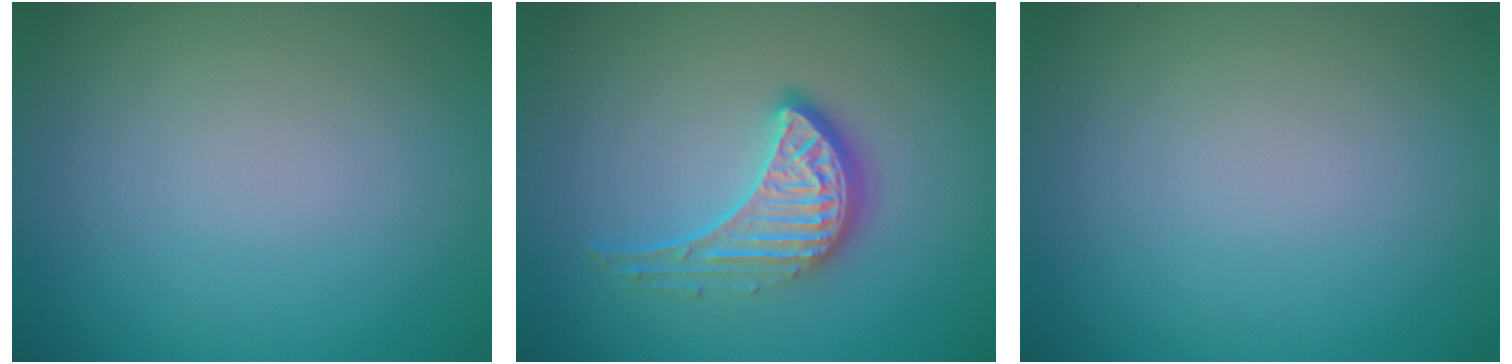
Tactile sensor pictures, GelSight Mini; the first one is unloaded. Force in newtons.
{"total": 4.3, "press": 3.1, "slide": 3.1}
{"total": 0.0}